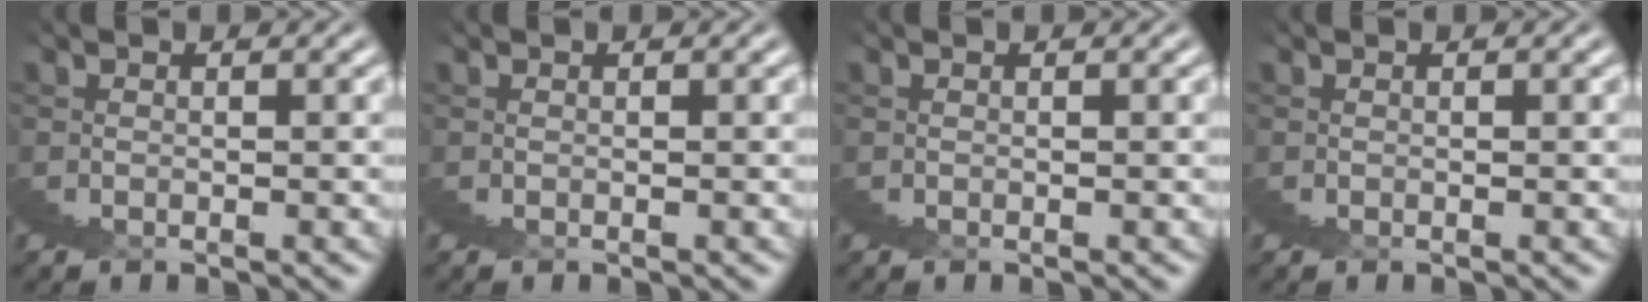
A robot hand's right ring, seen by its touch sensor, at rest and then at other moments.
{"total": 0.0}
{"total": 0.0}
{"total": 0.0}